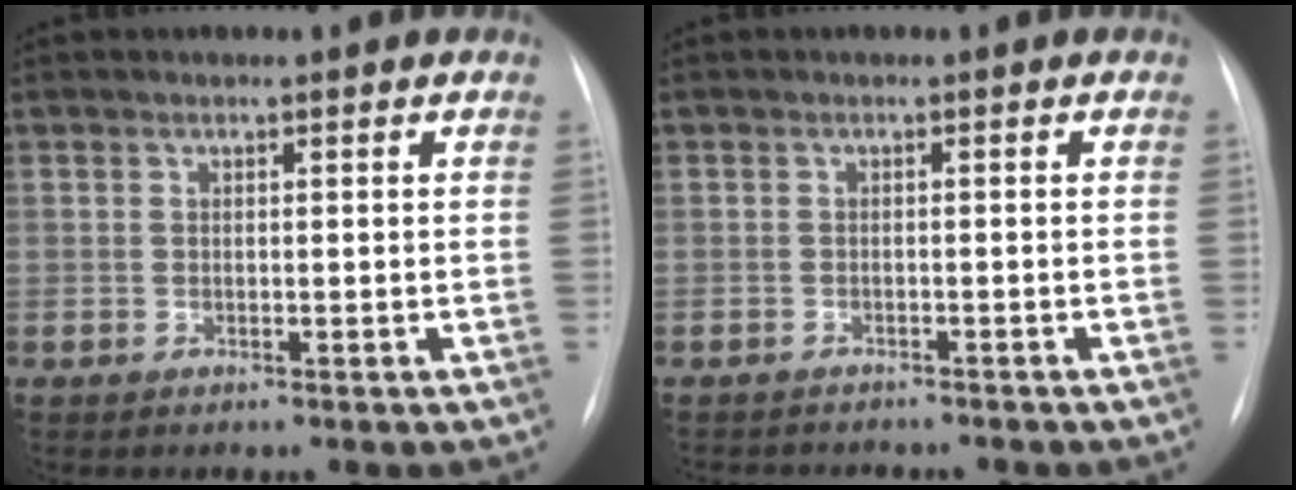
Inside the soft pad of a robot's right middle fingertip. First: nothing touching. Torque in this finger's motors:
{"motor_torque": [0.46, -0.53, 0.00, 0.00]}